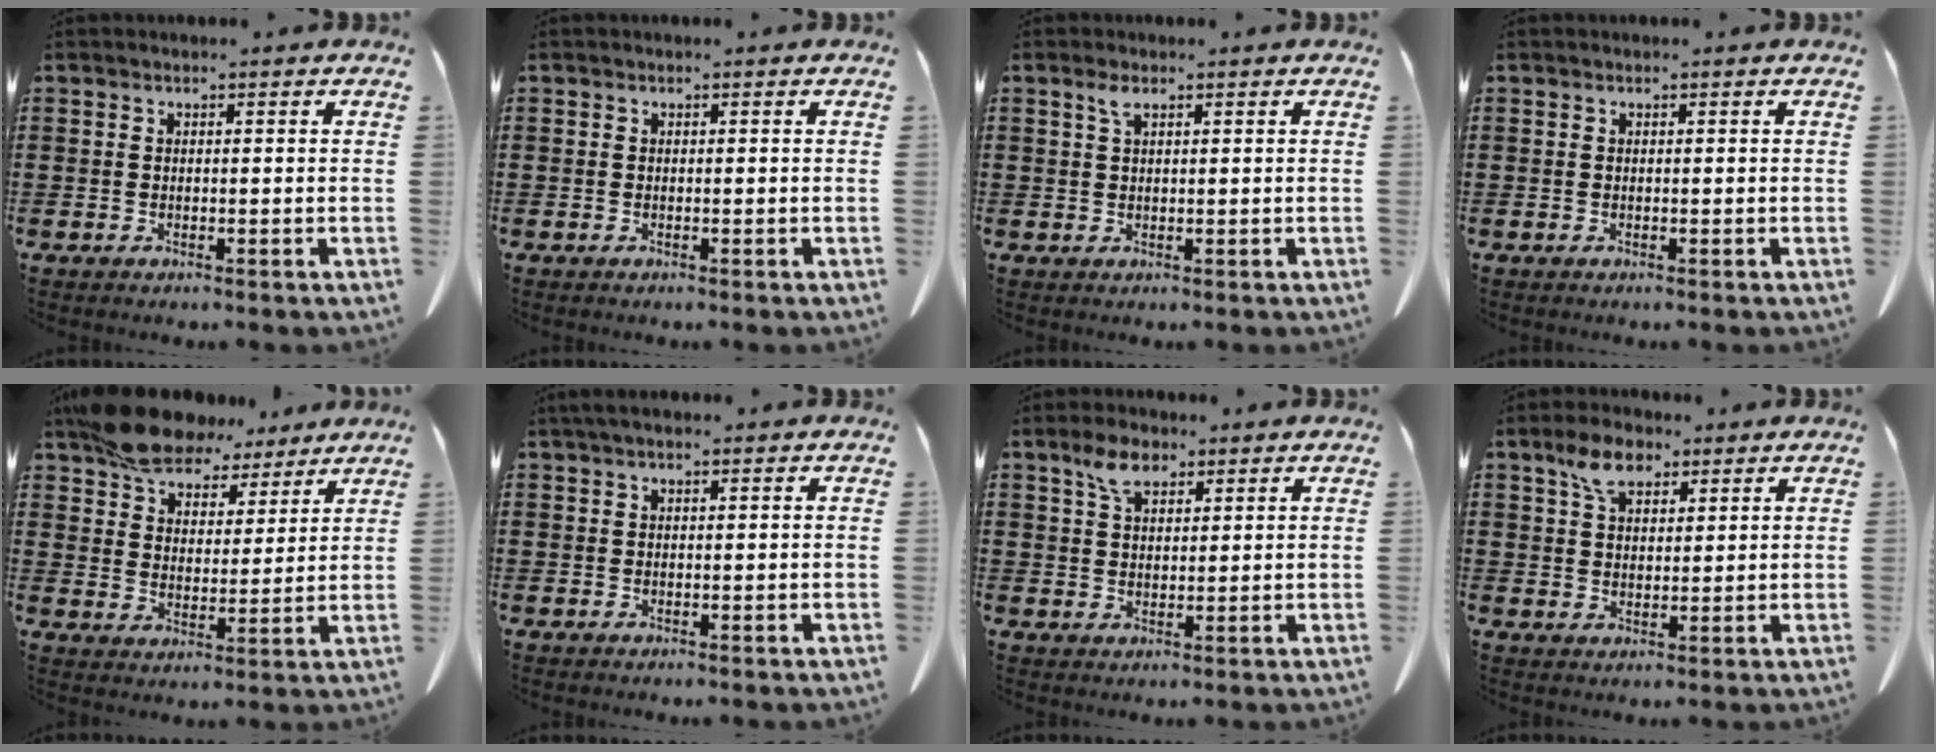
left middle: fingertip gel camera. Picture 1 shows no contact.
{"total": 0.0}
{"total": 1.7, "force": [0.9, 0.6, 1.3], "torque": [-0.030, 0.003, 0.016]}
{"total": 0.0}
{"total": 10.0, "force": [8.7, 3.8, 3.3], "torque": [-0.081, -0.024, 0.165]}
{"total": 1.5, "force": [0.9, 0.5, 1.2], "torque": [-0.025, 0.005, 0.015]}
{"total": 4.7, "force": [2.9, 2.5, 2.6], "torque": [-0.060, 0.010, 0.053]}
{"total": 5.9, "force": [3.7, 3.4, 3.2], "torque": [-0.068, 0.011, 0.066]}